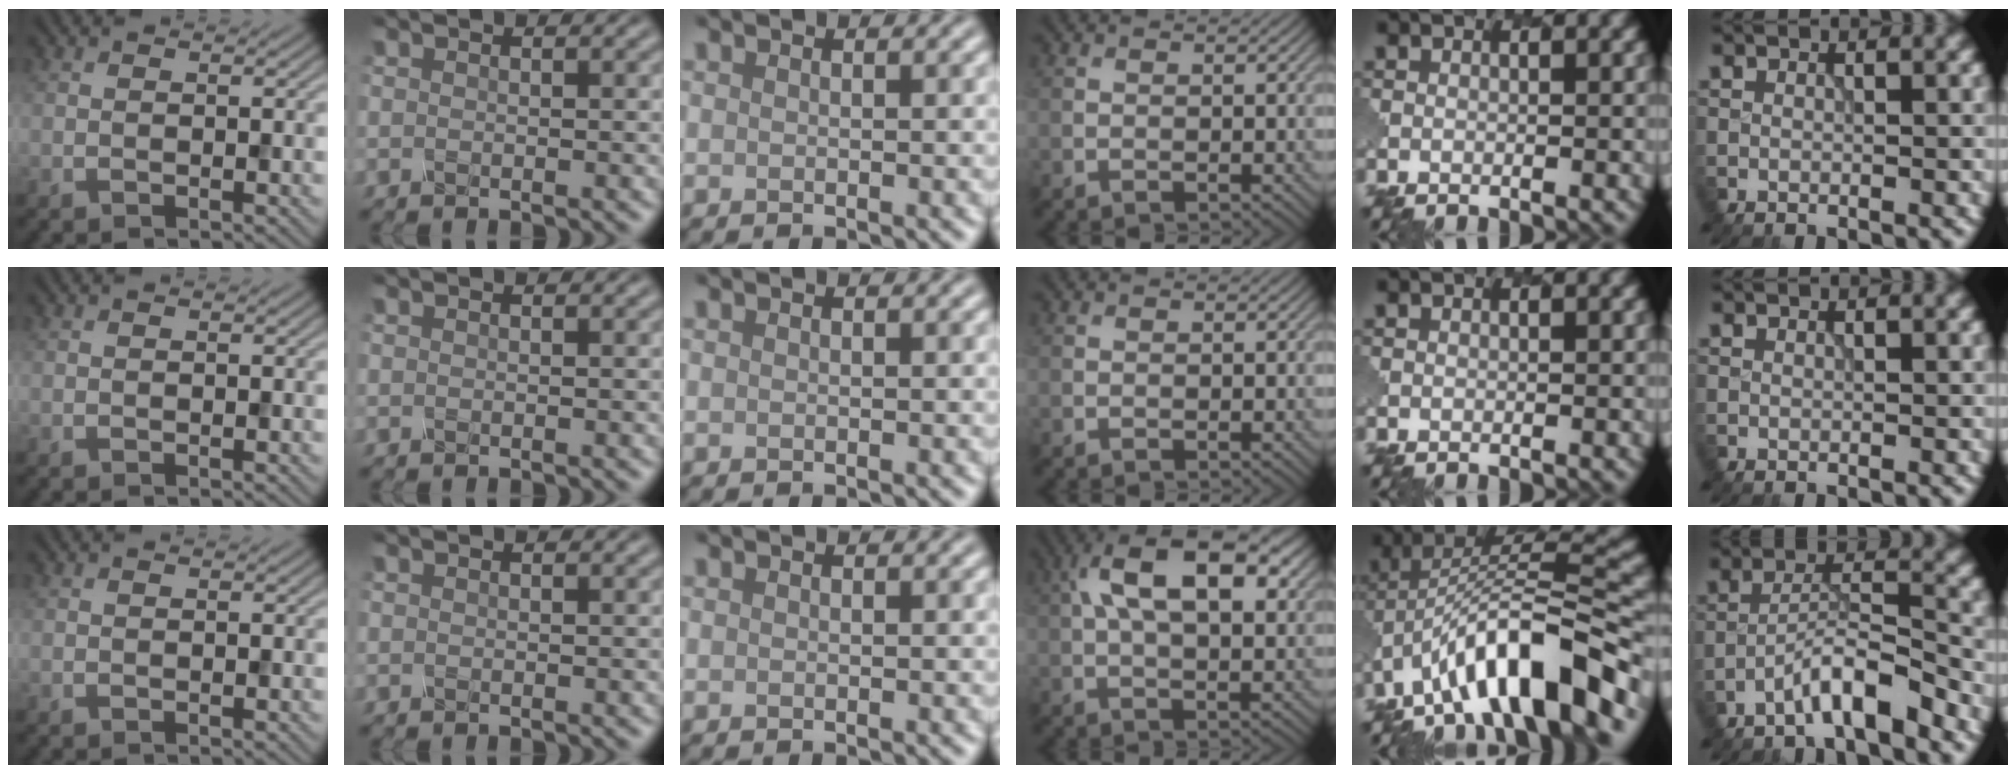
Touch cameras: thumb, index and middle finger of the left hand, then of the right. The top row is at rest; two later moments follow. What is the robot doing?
{"motion": "shake", "object": "salt shaker"}